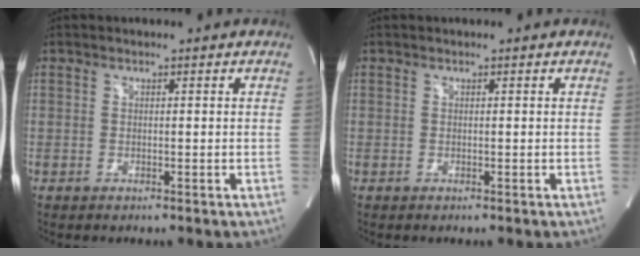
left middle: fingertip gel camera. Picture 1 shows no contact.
{"total": 0.0}